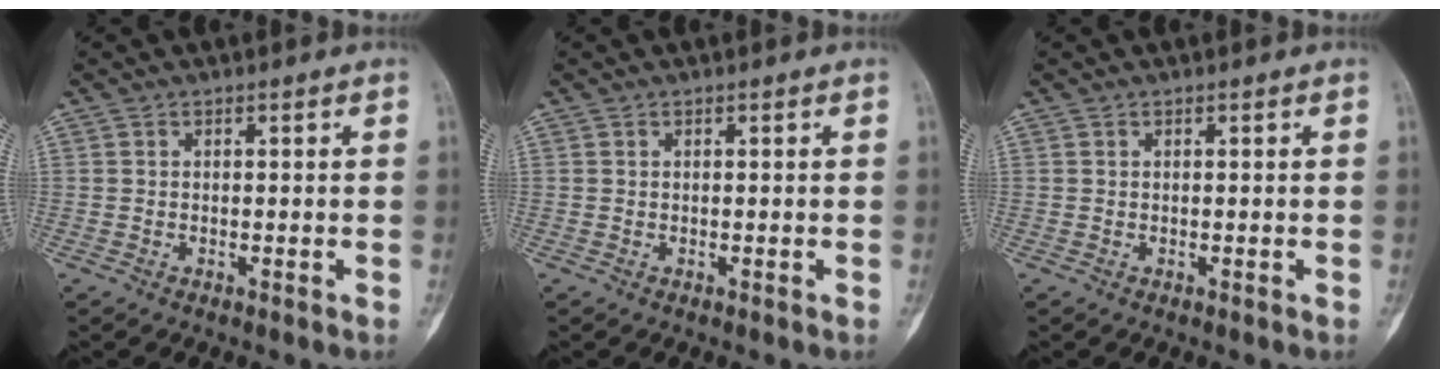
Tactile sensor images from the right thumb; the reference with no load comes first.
{"total": 0.0}
{"total": 0.0}